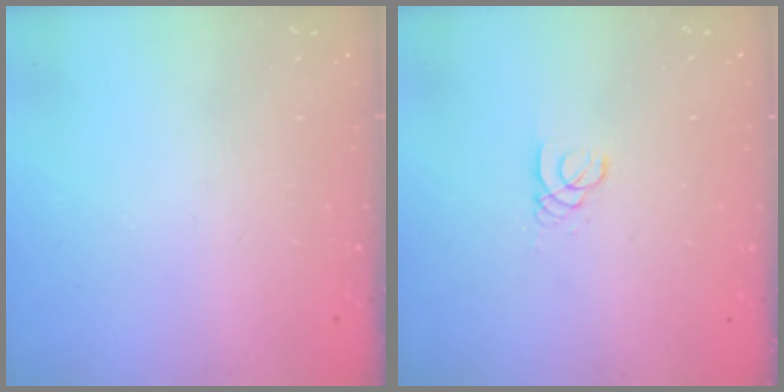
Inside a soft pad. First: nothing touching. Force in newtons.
{"total": 1.8, "press": 1.8, "slide": 0.2}